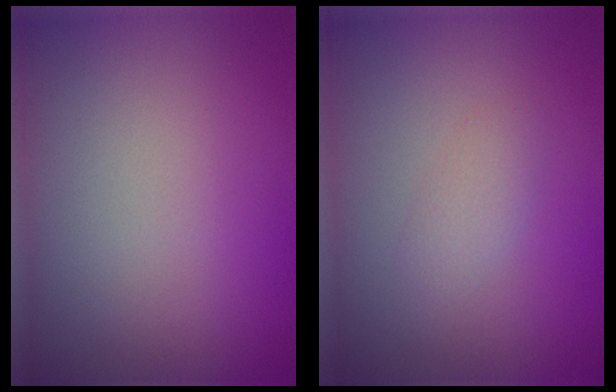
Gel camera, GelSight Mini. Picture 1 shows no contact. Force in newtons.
{"total": 1.3, "press": 1.3, "slide": 0.1}